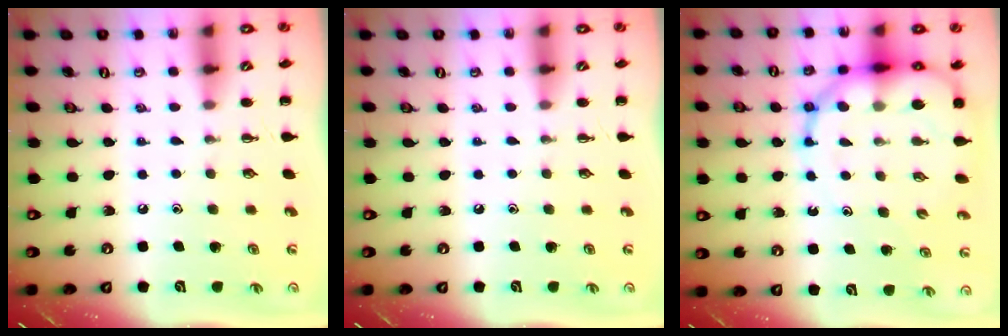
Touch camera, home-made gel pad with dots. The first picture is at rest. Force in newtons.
{"total": 0.0}
{"total": 13.6, "press": 13.2, "slide": 3.2}